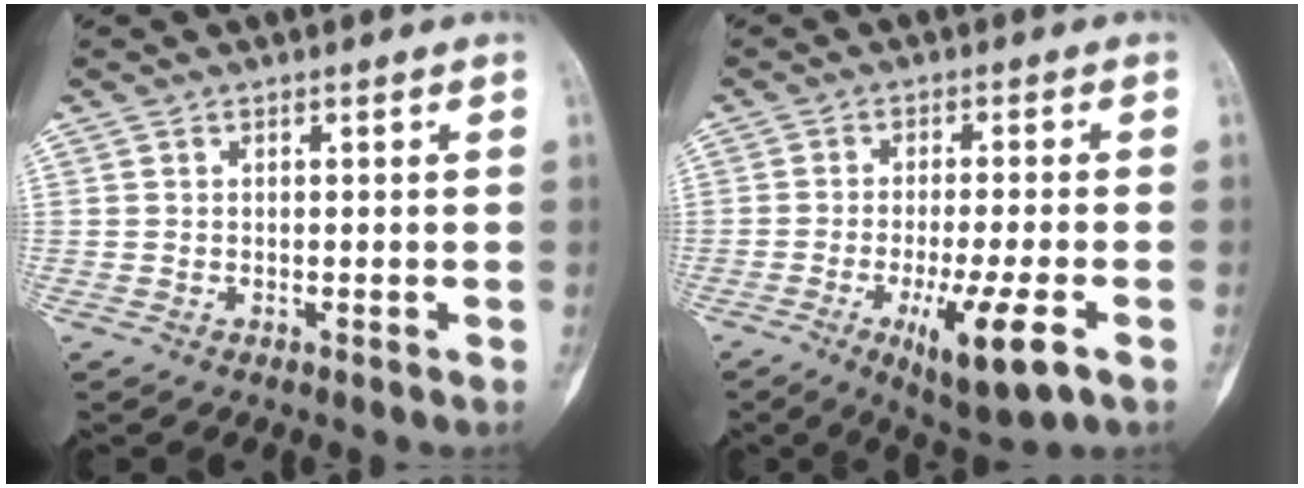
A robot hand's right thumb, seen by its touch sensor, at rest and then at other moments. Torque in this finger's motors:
{"motor_torque": [1.40, 1.27, 1.41, -0.55, 0.28]}